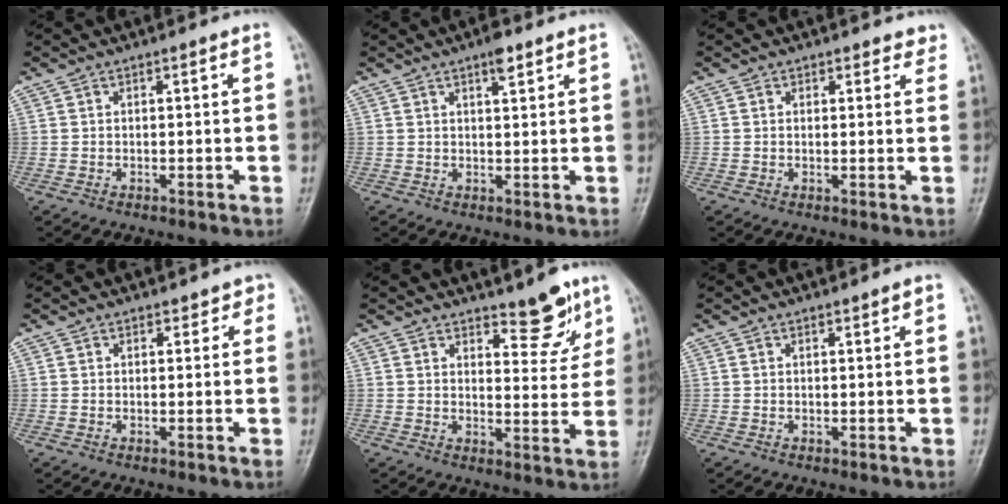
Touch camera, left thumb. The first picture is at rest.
{"total": 3.3, "force": [2.1, 1.1, 2.2], "torque": [-0.027, -0.010, 0.031]}
{"total": 3.1, "force": [2.4, 1.9, 0.2], "torque": [0.034, -0.011, 0.017]}
{"total": 2.0, "force": [1.3, 1.5, 0.2], "torque": [0.027, -0.003, 0.007]}
{"total": 7.5, "force": [5.5, 3.1, 4.1], "torque": [-0.023, -0.041, 0.077]}
{"total": 1.2, "force": [0.8, 0.6, 0.7], "torque": [0.001, -0.002, 0.007]}